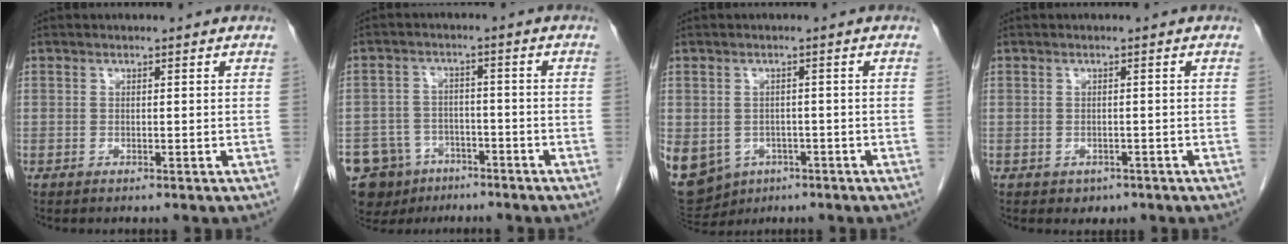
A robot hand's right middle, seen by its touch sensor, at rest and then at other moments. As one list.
[{"total": 9.9, "force": [-6.0, 7.7, 1.8], "torque": [-0.045, 0.017, -0.087]}, {"total": 24.4, "force": [-9.7, 20.2, 9.6], "torque": [-0.357, -0.012, -0.128]}, {"total": 1.5, "force": [-0.8, 1.1, 0.5], "torque": [-0.013, 0.000, -0.003]}]